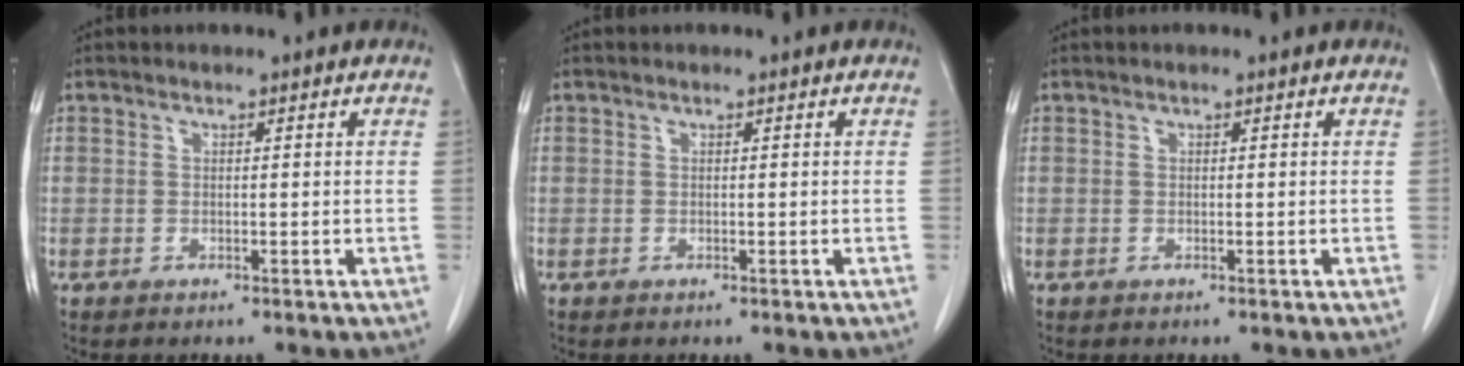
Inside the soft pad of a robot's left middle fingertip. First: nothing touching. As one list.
[{"total": 0.0}, {"total": 0.0}]